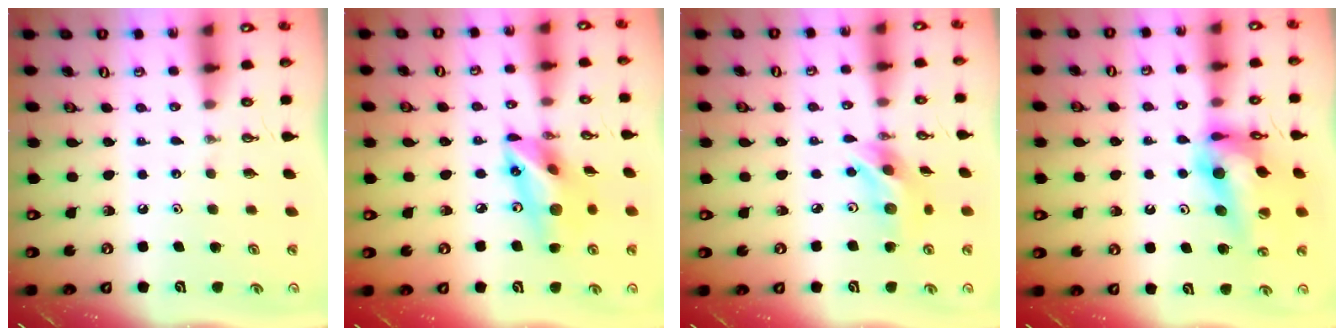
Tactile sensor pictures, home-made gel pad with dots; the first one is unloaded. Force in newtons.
{"total": 16.3, "press": 15.9, "slide": 3.6}
{"total": 11.9, "press": 11.9, "slide": 0.8}
{"total": 16.8, "press": 16.7, "slide": 1.8}